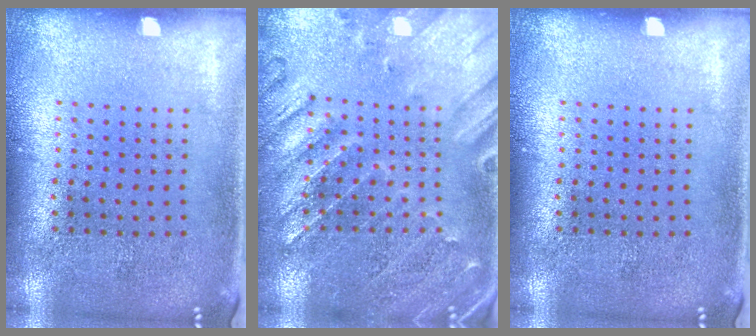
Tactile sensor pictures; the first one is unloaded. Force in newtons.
{"total": 0.6, "press": 0.4, "slide": 0.4}
{"total": 0.0}